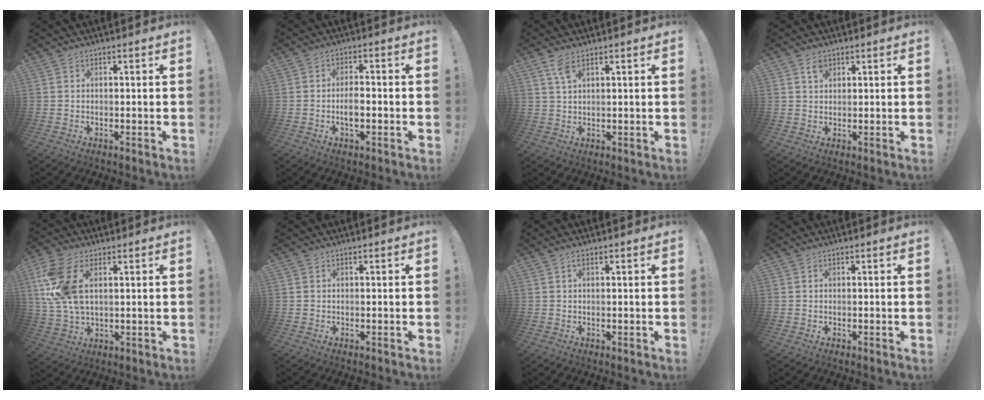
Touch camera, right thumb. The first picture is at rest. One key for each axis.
{"total": 4.5, "fx": -1.4, "fy": 2.1, "fz": 3.8, "tx": -0.061, "ty": 0.003, "tz": -0.028}
{"total": 4.5, "fx": 2.8, "fy": 1.5, "fz": 3.2, "tx": -0.061, "ty": -0.009, "tz": 0.049}
{"total": 2.4, "fx": 1.4, "fy": 1.4, "fz": 1.2, "tx": -0.009, "ty": -0.006, "tz": 0.023}
{"total": 13.5, "fx": 4.0, "fy": 7.7, "fz": 10.3, "tx": -0.208, "ty": -0.010, "tz": 0.078}
{"total": 0.0}
{"total": 0.8, "fx": 0.3, "fy": 0.2, "fz": 0.7, "tx": -0.008, "ty": -0.002, "tz": 0.004}
{"total": 0.0}